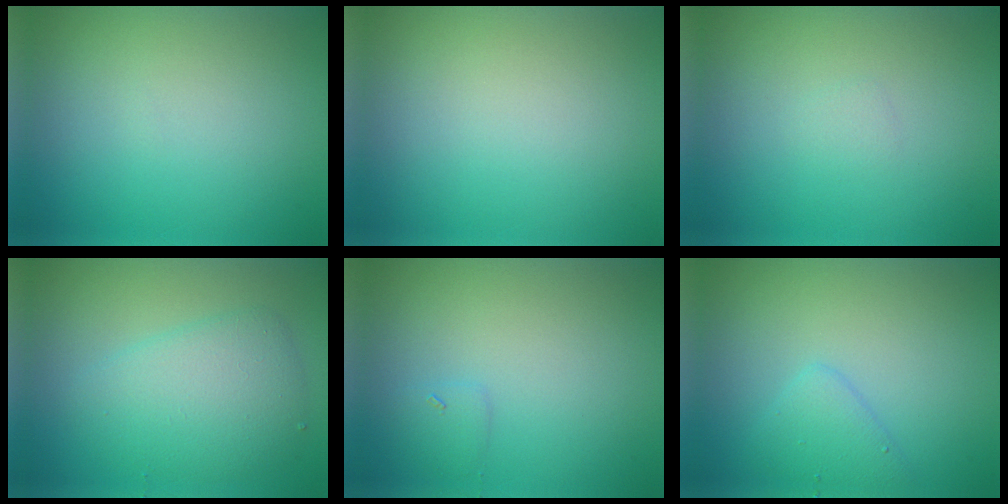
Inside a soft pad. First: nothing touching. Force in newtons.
{"total": 0.0}
{"total": 0.6, "press": 0.6, "slide": 0.0}
{"total": 4.6, "press": 4.6, "slide": 0.0}
{"total": 0.9, "press": 0.9, "slide": 0.1}
{"total": 2.0, "press": 2.0, "slide": 0.1}